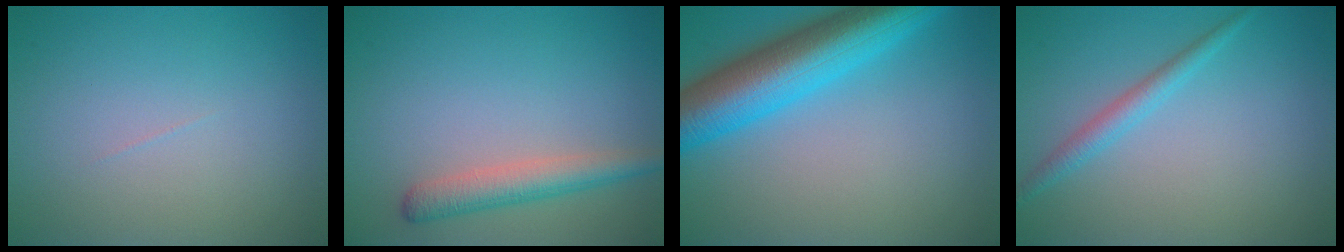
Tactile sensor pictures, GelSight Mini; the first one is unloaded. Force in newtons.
{"total": 3.2, "press": 3.2, "slide": 0.2}
{"total": 9.6, "press": 9.6, "slide": 0.3}
{"total": 1.9, "press": 1.9, "slide": 0.1}